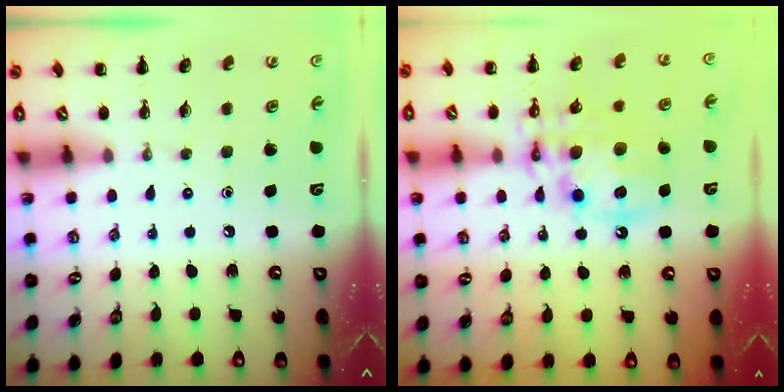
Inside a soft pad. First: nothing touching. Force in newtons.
{"total": 13.5, "press": 13.2, "slide": 2.8}